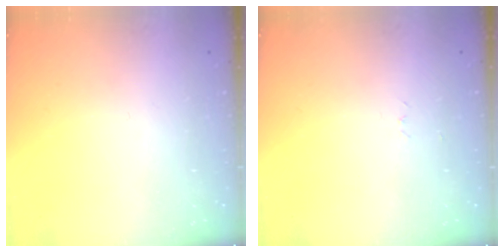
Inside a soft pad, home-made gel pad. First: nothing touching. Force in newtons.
{"total": 2.6, "press": 2.6, "slide": 0.4}